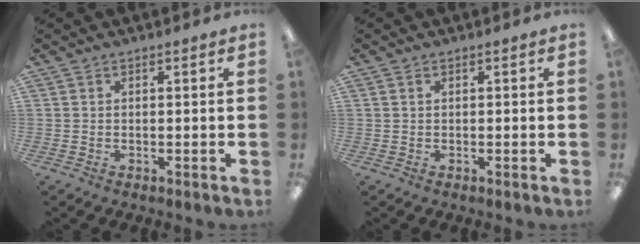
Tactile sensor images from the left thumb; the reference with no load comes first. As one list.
[{"total": 0.5, "force": [0.2, 0.4, 0.2], "torque": [-0.004, 0.004, 0.002]}]